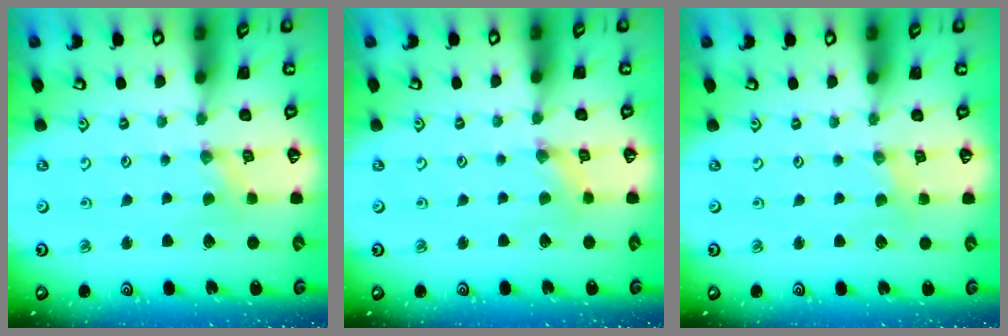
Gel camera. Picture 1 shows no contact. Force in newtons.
{"total": 0.8, "press": 0.7, "slide": 0.3}
{"total": 0.8, "press": 0.8, "slide": 0.2}